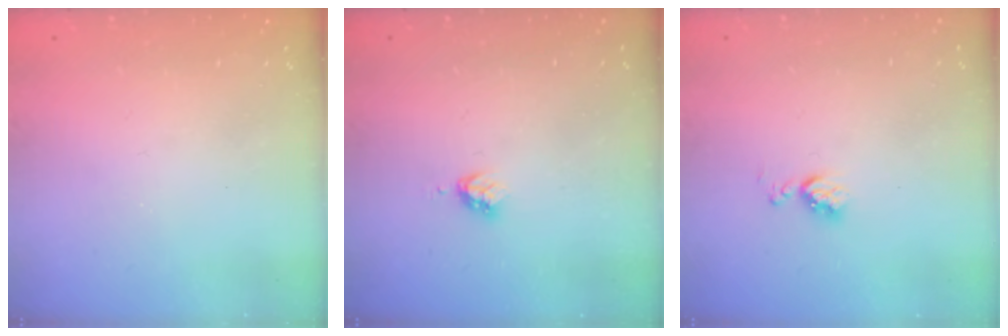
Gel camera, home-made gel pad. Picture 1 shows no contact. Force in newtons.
{"total": 2.9, "press": 2.8, "slide": 0.4}
{"total": 4.9, "press": 4.9, "slide": 0.5}